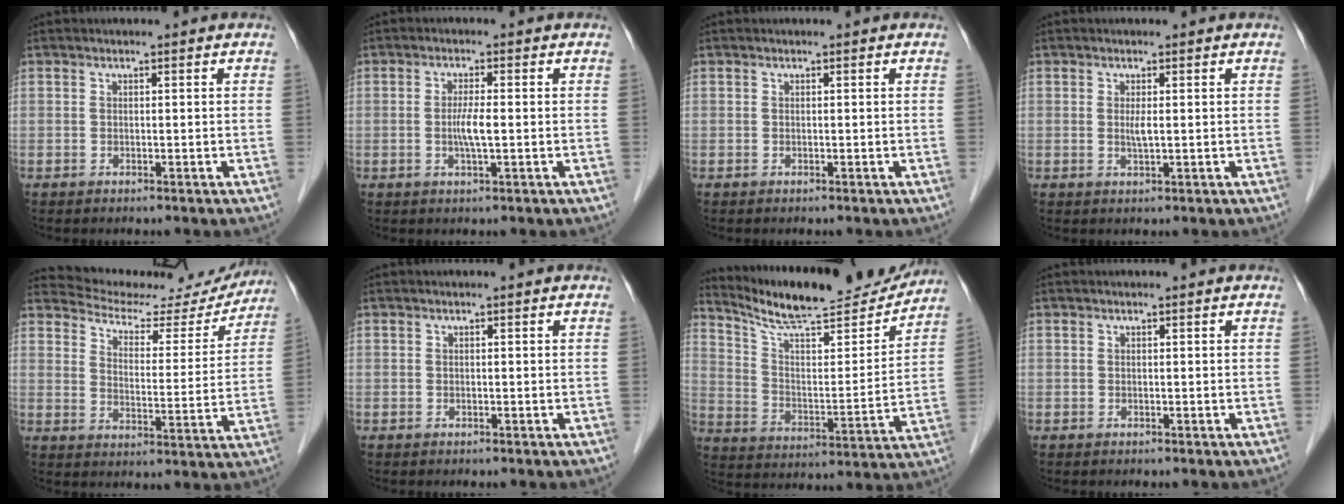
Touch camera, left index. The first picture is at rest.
{"total": 3.2, "force": [-0.4, 0.2, 3.2], "torque": [-0.064, -0.003, -0.007]}
{"total": 0.0}
{"total": 1.5, "force": [0.2, 0.1, 1.5], "torque": [-0.034, -0.002, 0.004]}
{"total": 17.2, "force": [16.6, 3.8, 2.6], "torque": [-0.032, -0.023, 0.211]}
{"total": 0.0}
{"total": 19.4, "force": [18.0, 2.1, 6.7], "torque": [-0.122, -0.024, 0.276]}
{"total": 0.0}